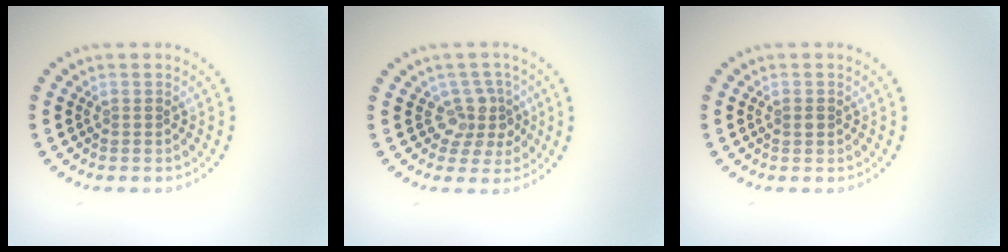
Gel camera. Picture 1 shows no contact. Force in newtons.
{"total": 3.0, "press": 2.2, "slide": 1.9}
{"total": 0.9, "press": 0.9, "slide": 0.0}